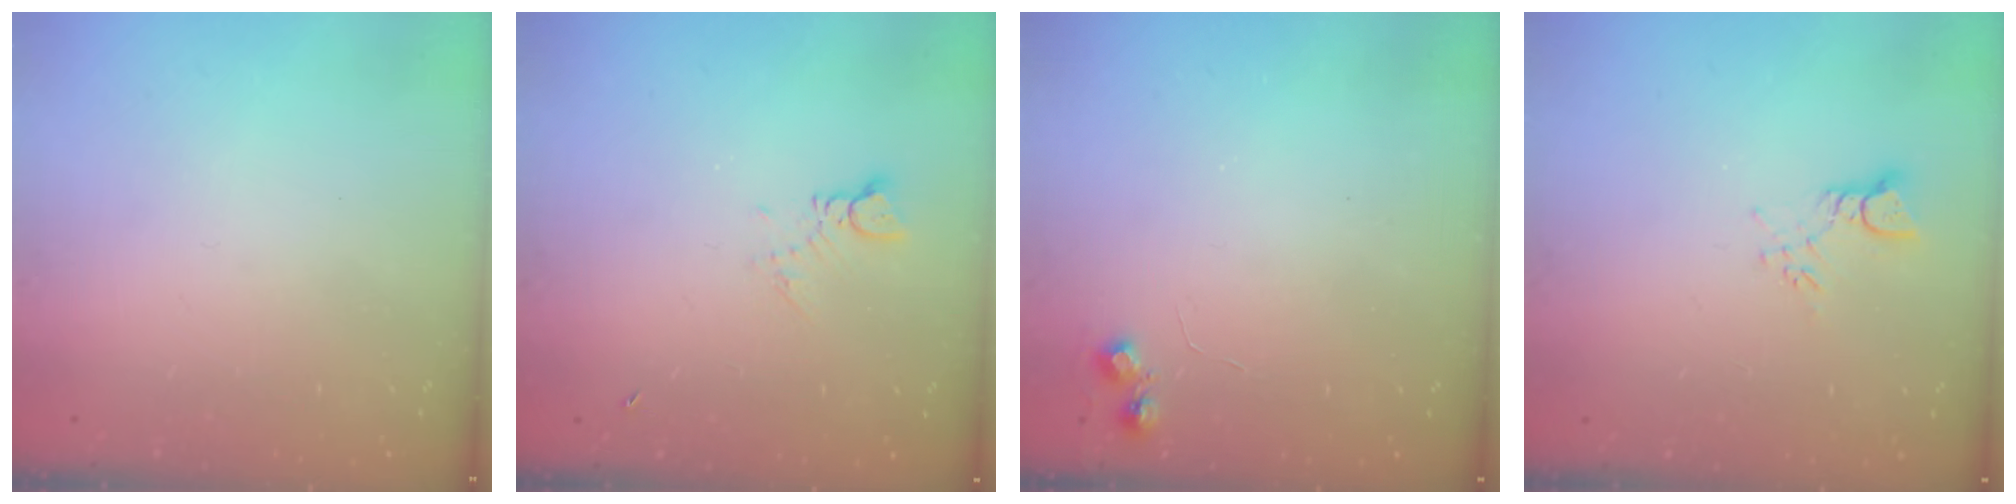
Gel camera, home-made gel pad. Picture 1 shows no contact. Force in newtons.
{"total": 3.0, "press": 2.9, "slide": 0.4}
{"total": 4.9, "press": 4.9, "slide": 0.7}
{"total": 2.9, "press": 2.8, "slide": 0.5}